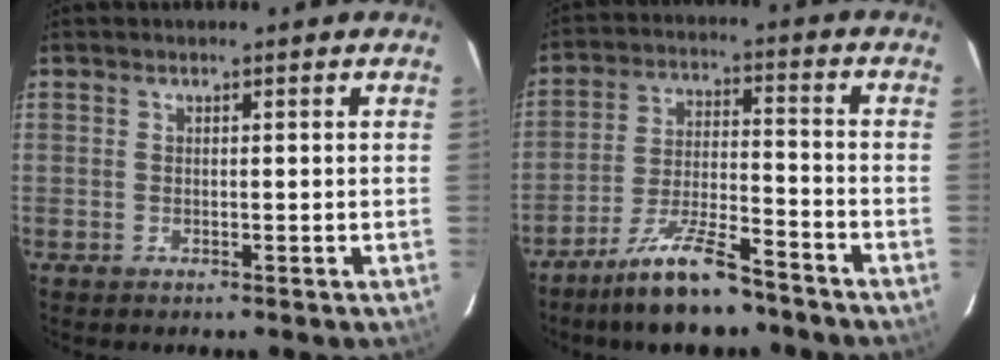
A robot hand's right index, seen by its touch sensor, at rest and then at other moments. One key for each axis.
{"total": 11.9, "fx": -9.5, "fy": 2.3, "fz": 6.7, "tx": -0.143, "ty": -0.004, "tz": -0.168}